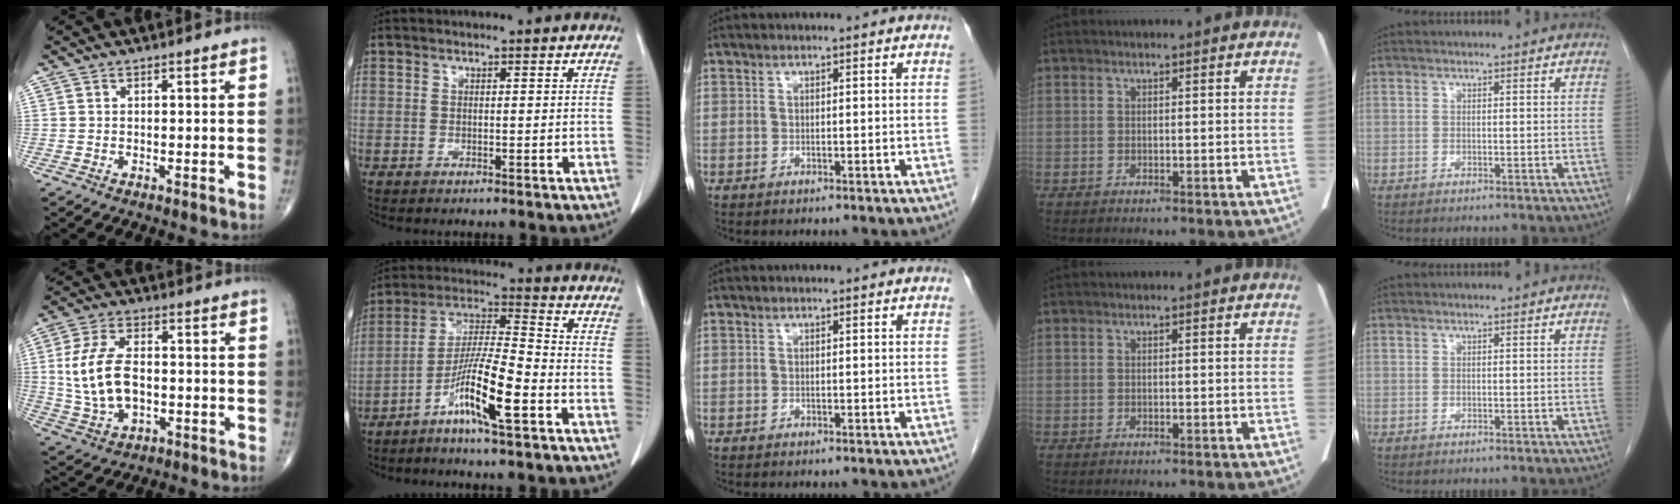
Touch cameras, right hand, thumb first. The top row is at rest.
{"thumb": {"total": 11.9, "force": [-0.5, 7.1, 9.5], "torque": [-0.186, 0.009, -0.005]}, "index": {"total": 11.1, "force": [-5.5, 0.4, 9.6], "torque": [-0.185, 0.001, -0.106]}}